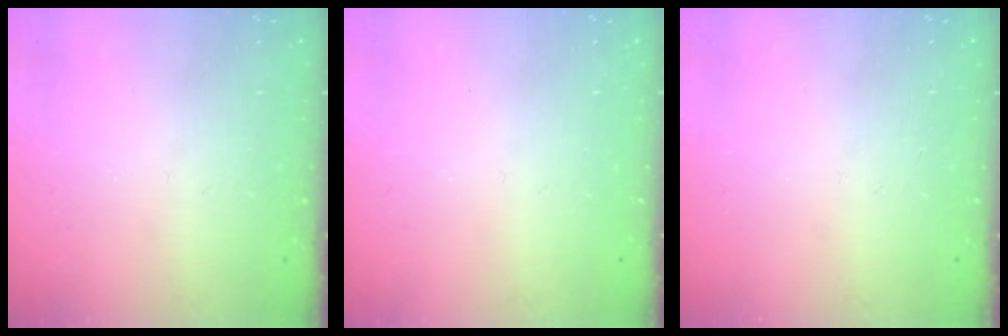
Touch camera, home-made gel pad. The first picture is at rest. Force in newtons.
{"total": 0.0}
{"total": 0.0}